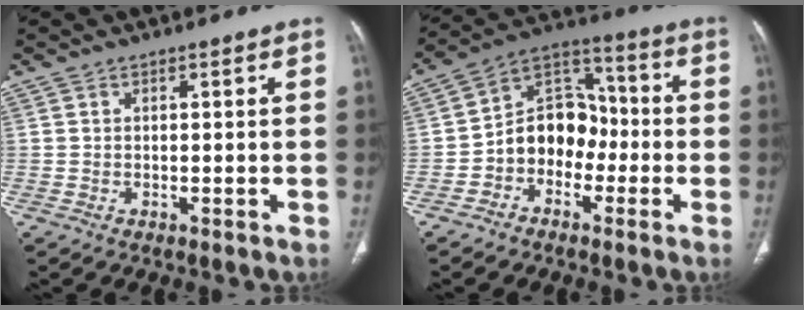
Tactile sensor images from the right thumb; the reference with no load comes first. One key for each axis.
{"total": 11.3, "fx": -2.9, "fy": 8.8, "fz": 6.5, "tx": -0.069, "ty": 0.049, "tz": -0.063}